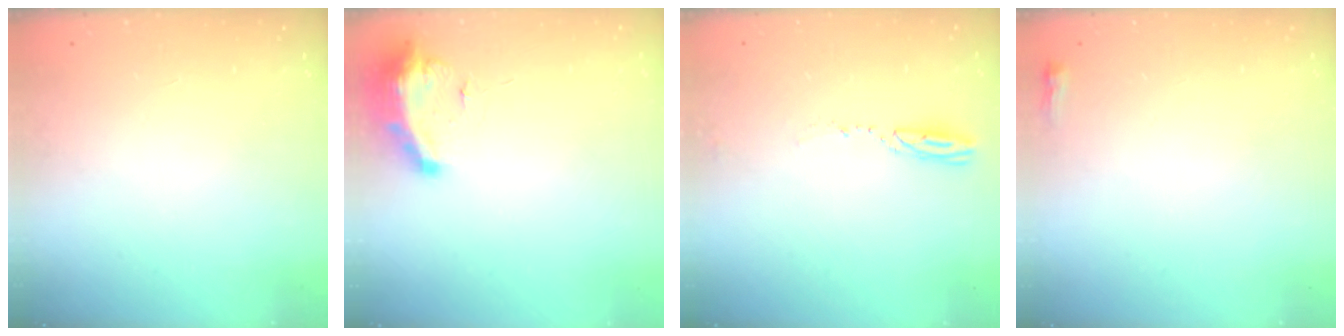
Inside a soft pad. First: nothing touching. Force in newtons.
{"total": 9.1, "press": 9.1, "slide": 1.0}
{"total": 3.3, "press": 3.1, "slide": 1.2}
{"total": 2.2, "press": 2.2, "slide": 0.6}